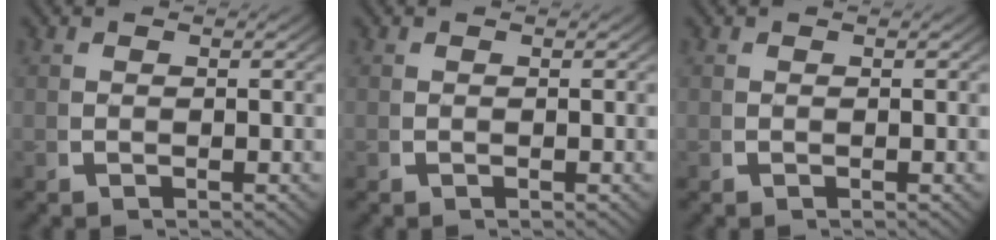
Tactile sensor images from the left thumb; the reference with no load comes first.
{"total": 0.0}
{"total": 0.0}